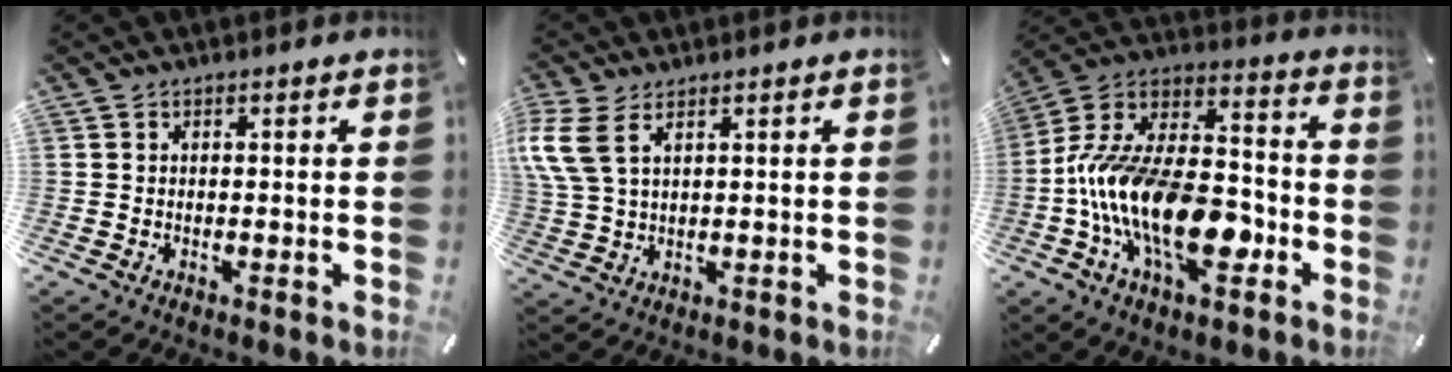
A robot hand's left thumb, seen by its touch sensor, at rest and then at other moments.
{"total": 6.9, "force": [3.8, 3.4, 4.7], "torque": [-0.121, -0.010, 0.070]}
{"total": 20.2, "force": [-7.6, 11.3, 14.9], "torque": [-0.295, 0.018, -0.129]}